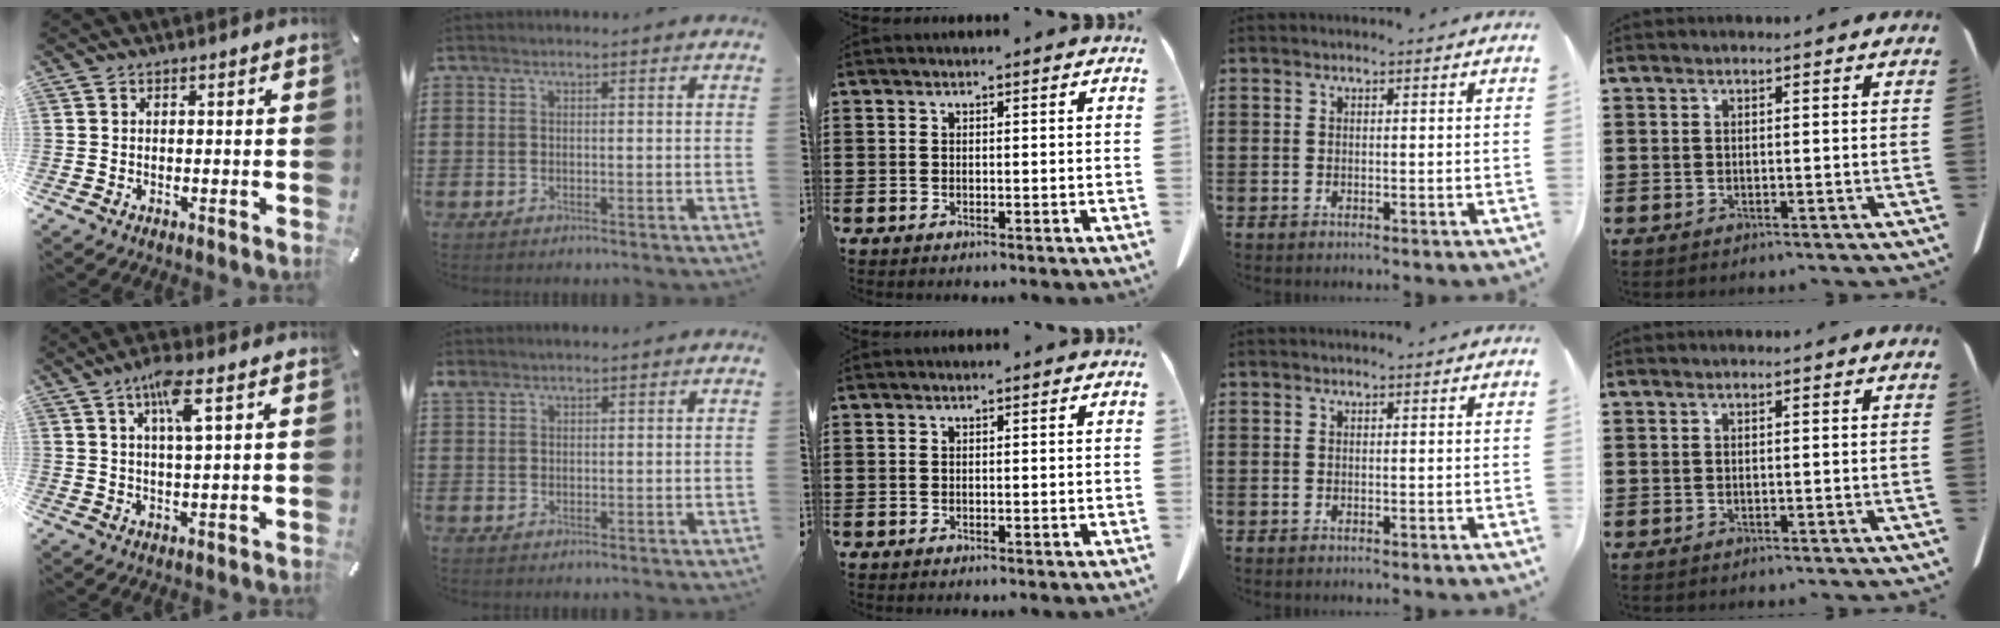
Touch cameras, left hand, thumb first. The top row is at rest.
{"thumb": {"total": 6.7, "force": [2.9, 1.0, 5.9], "torque": [-0.116, 0.001, 0.046]}, "index": {"total": 1.3, "force": [1.1, 0.6, 0.4], "torque": [-0.011, 0.001, 0.022]}}